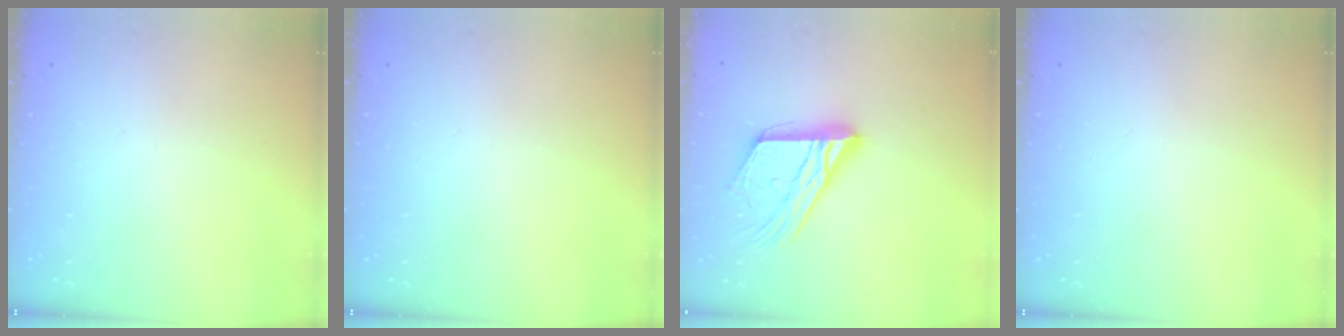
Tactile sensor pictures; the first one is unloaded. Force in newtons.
{"total": 0.0}
{"total": 18.7, "press": 18.6, "slide": 1.8}
{"total": 0.0}